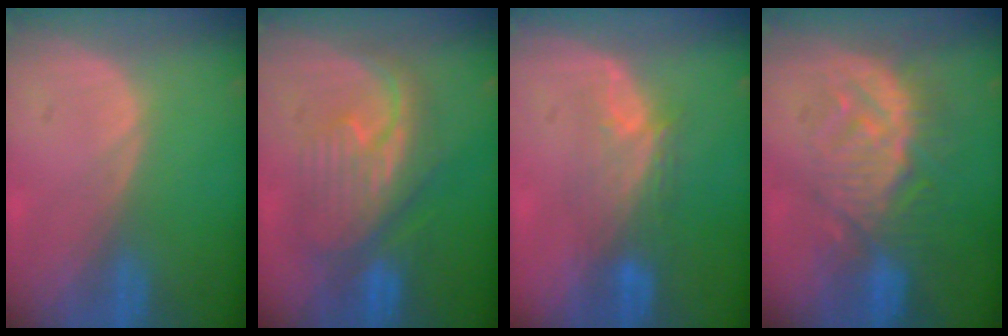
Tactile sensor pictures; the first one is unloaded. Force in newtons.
{"total": 8.3, "press": 8.3, "slide": 0.2}
{"total": 5.2, "press": 5.0, "slide": 1.4}
{"total": 9.2, "press": 8.8, "slide": 2.6}